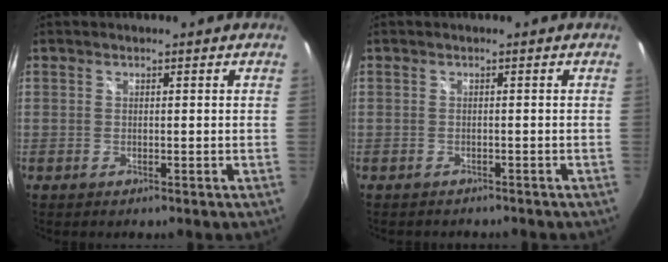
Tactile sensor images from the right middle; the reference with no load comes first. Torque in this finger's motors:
{"motor_torque": [1.07, -1.07, 0.20, 0.09]}